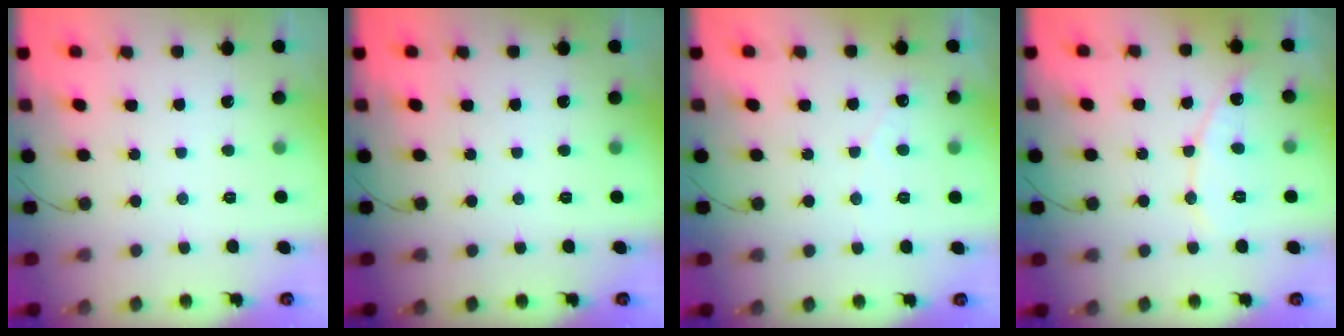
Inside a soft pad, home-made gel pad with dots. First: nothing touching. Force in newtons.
{"total": 0.0}
{"total": 1.6, "press": 1.6, "slide": 0.2}
{"total": 8.5, "press": 8.4, "slide": 0.9}